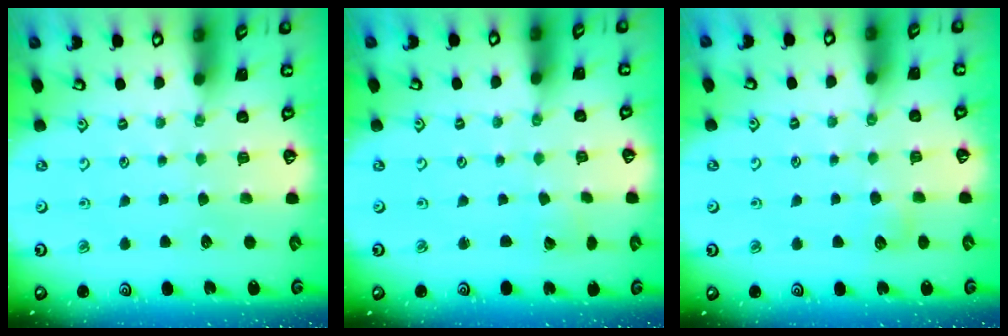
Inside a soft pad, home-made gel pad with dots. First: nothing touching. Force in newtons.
{"total": 1.8, "press": 1.8, "slide": 0.1}
{"total": 4.3, "press": 4.2, "slide": 0.5}